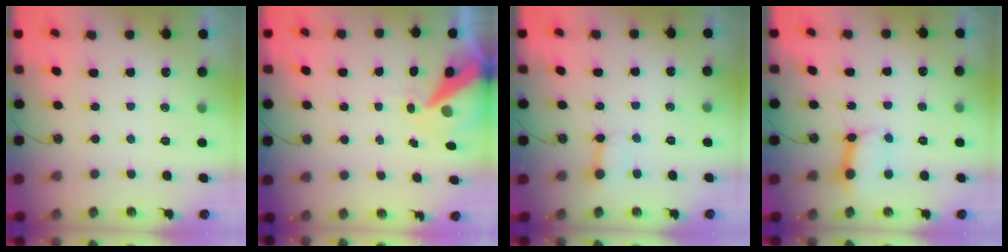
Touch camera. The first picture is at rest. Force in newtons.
{"total": 10.9, "press": 10.8, "slide": 1.3}
{"total": 3.1, "press": 3.1, "slide": 0.5}
{"total": 10.1, "press": 10.1, "slide": 1.2}